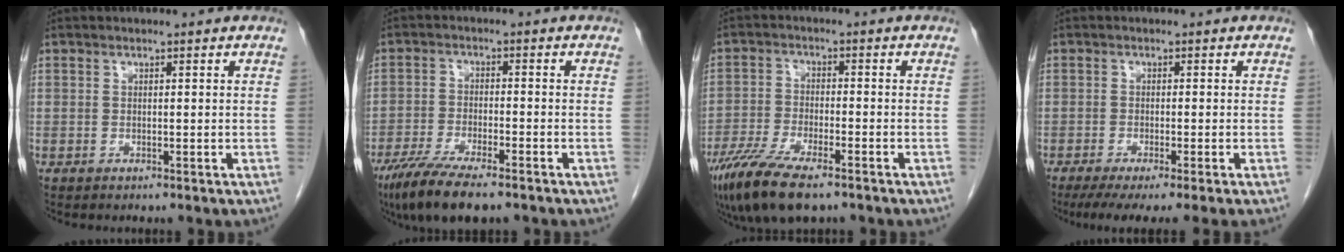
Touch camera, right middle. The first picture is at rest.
{"total": 10.0, "force": [-7.4, 1.9, 6.5], "torque": [-0.109, -0.022, -0.124]}
{"total": 11.3, "force": [-8.0, 2.9, 7.4], "torque": [-0.133, -0.024, -0.139]}
{"total": 7.3, "force": [-5.8, -0.7, 4.4], "torque": [-0.051, -0.017, -0.091]}